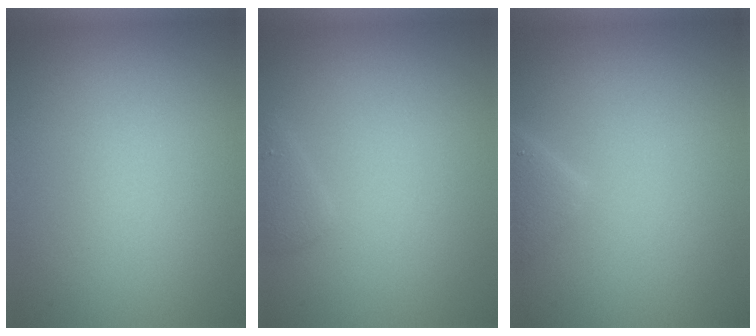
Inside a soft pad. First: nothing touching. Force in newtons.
{"total": 1.0, "press": 1.0, "slide": 0.1}
{"total": 1.9, "press": 1.9, "slide": 0.1}